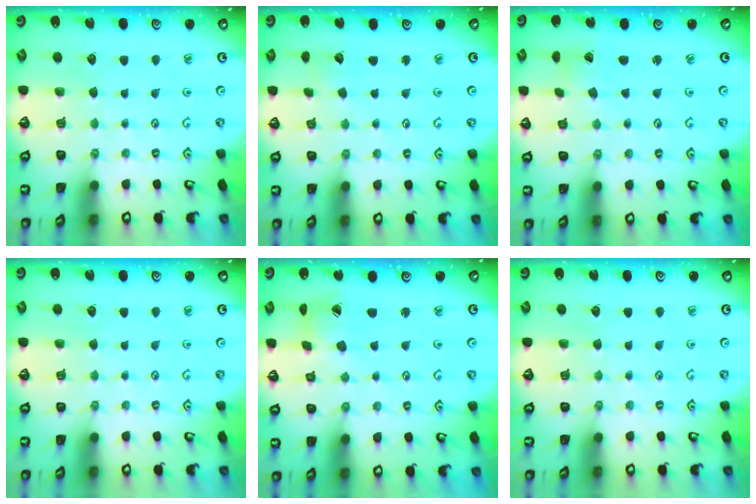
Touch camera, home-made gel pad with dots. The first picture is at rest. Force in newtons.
{"total": 3.3, "press": 3.3, "slide": 0.4}
{"total": 1.5, "press": 1.5, "slide": 0.1}
{"total": 0.0}
{"total": 6.1, "press": 6.0, "slide": 0.4}
{"total": 0.0}